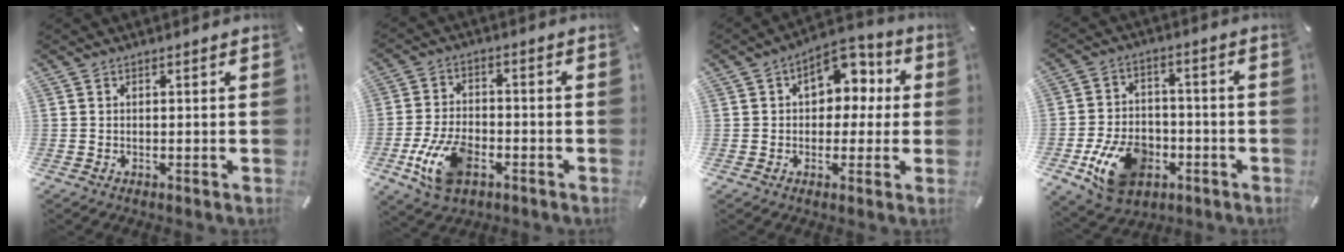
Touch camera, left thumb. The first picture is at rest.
{"total": 11.6, "force": [-4.8, 6.9, 8.1], "torque": [-0.163, 0.009, -0.085]}
{"total": 9.5, "force": [2.6, 7.3, 5.6], "torque": [-0.063, -0.013, 0.041]}
{"total": 14.1, "force": [-5.6, 9.8, 8.4], "torque": [-0.150, 0.032, -0.094]}